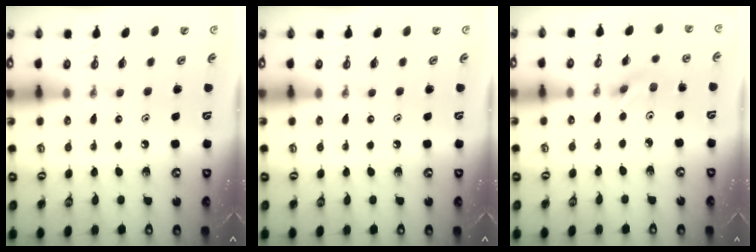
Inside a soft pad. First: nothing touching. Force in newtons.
{"total": 0.0}
{"total": 3.5, "press": 3.5, "slide": 0.8}